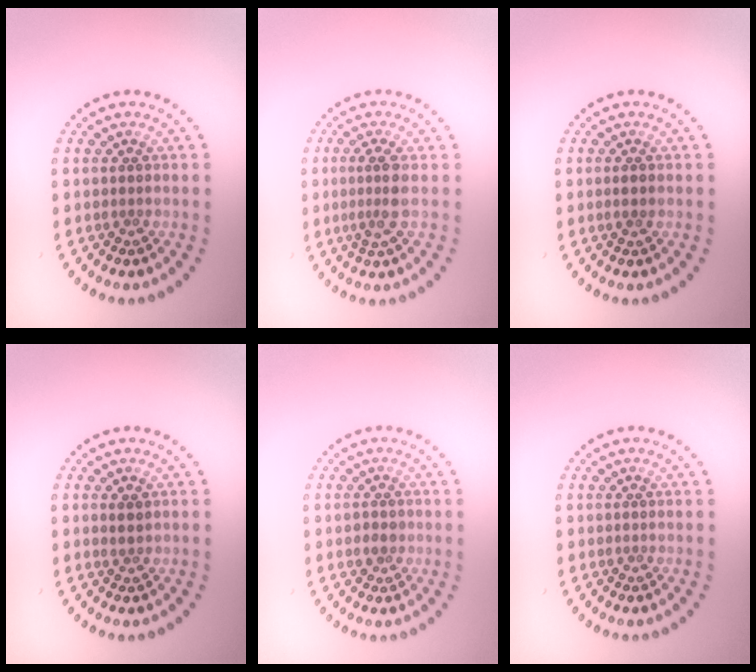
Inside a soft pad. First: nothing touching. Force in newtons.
{"total": 2.2, "press": 1.9, "slide": 1.2}
{"total": 1.0, "press": 0.9, "slide": 0.4}
{"total": 1.0, "press": 0.8, "slide": 0.5}
{"total": 1.5, "press": 1.3, "slide": 0.7}
{"total": 0.0}